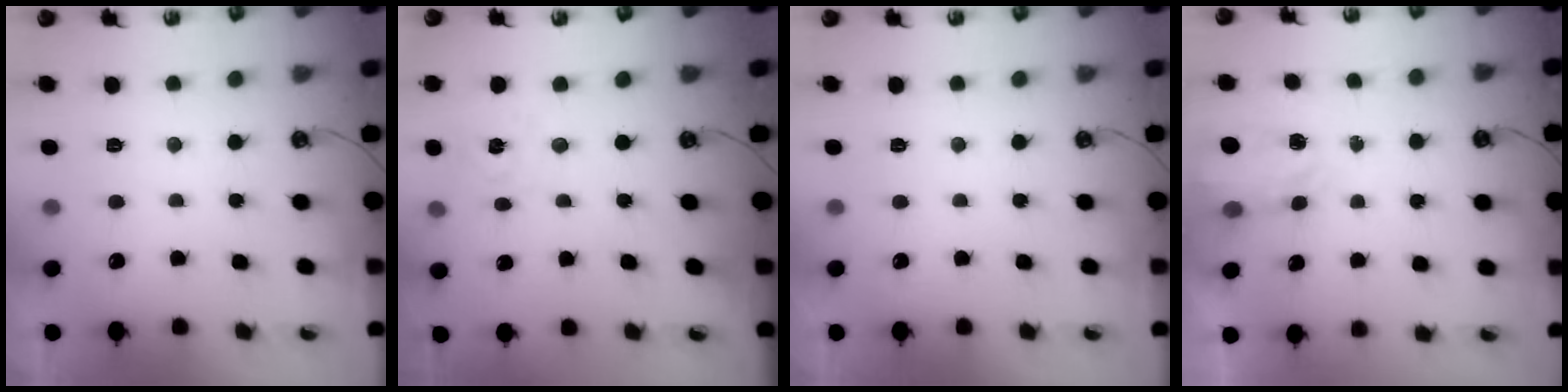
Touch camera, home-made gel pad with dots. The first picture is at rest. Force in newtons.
{"total": 3.1, "press": 3.1, "slide": 0.2}
{"total": 0.0}
{"total": 4.0, "press": 3.9, "slide": 0.7}